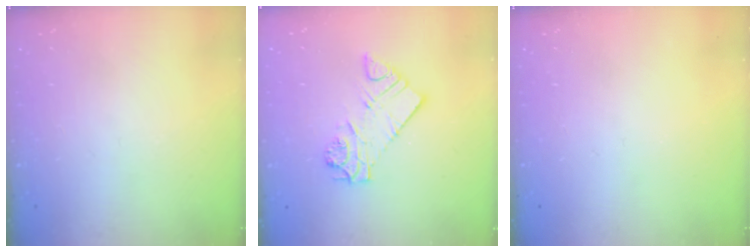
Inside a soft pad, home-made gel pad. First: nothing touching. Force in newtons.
{"total": 10.0, "press": 10.0, "slide": 0.9}
{"total": 0.0}